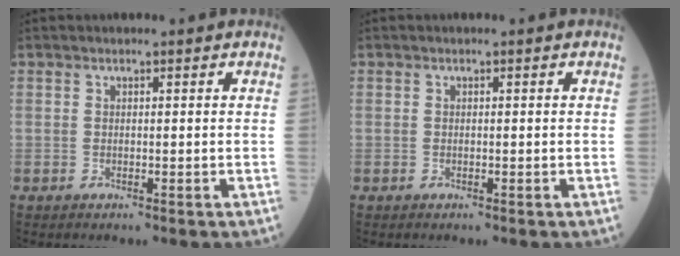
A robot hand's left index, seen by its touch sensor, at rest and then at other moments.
{"total": 0.0}